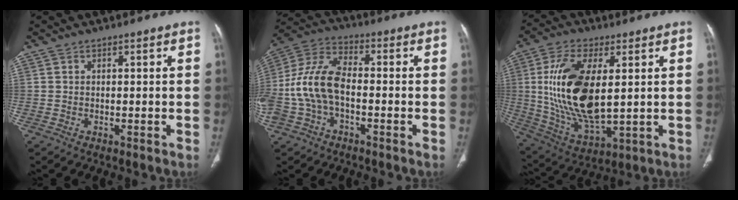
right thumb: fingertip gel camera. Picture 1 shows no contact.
{"total": 14.1, "force": [-2.4, 8.2, 11.1], "torque": [-0.246, 0.039, -0.048]}
{"total": 19.6, "force": [2.6, 9.1, 17.2], "torque": [-0.339, -0.019, 0.060]}